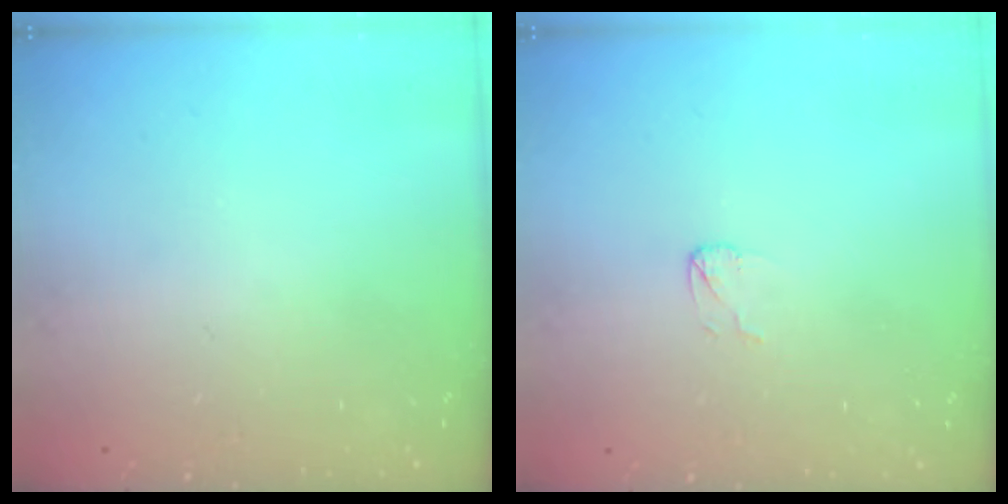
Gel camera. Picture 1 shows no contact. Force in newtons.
{"total": 2.6, "press": 2.6, "slide": 0.2}